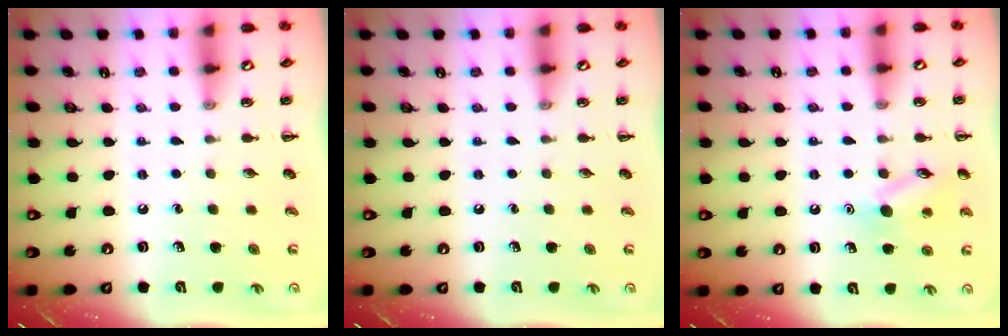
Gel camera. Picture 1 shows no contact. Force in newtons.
{"total": 0.0}
{"total": 10.1, "press": 10.0, "slide": 1.3}